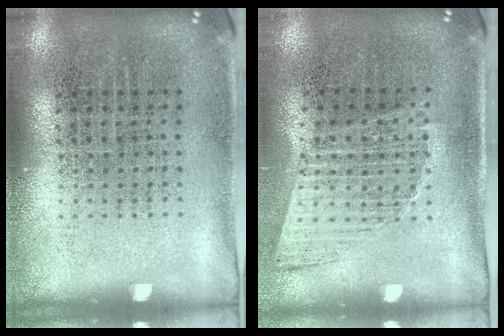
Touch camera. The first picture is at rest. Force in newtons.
{"total": 1.0, "press": 1.0, "slide": 0.4}